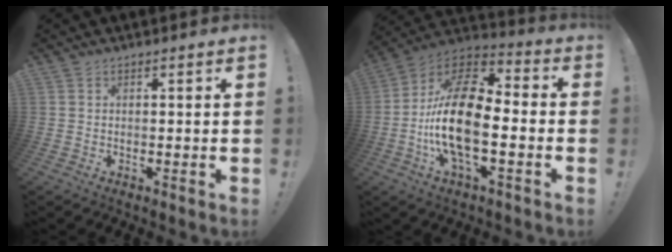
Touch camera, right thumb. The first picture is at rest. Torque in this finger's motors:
{"motor_torque": [2.54, 2.47, 1.98, -0.79, 0.25]}